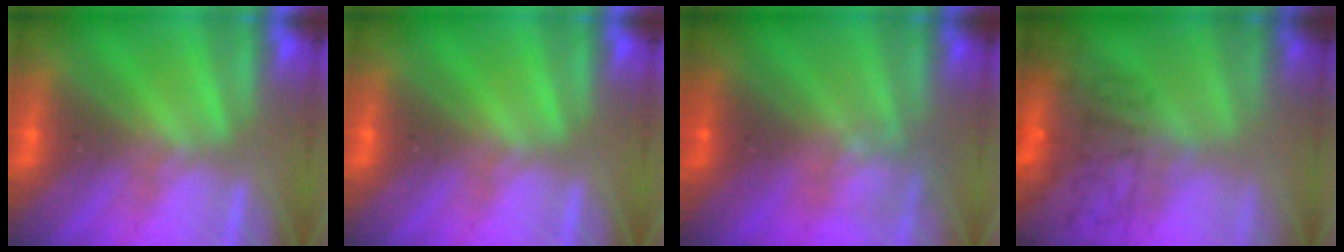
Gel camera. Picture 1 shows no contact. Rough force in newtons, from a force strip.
{"total": 0.0}
{"total": 2.6}
{"total": 7.8}